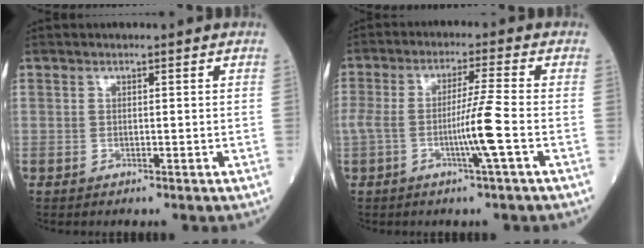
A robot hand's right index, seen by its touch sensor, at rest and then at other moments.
{"total": 6.7, "force": [-2.0, -1.2, 6.3], "torque": [-0.129, 0.000, -0.034]}